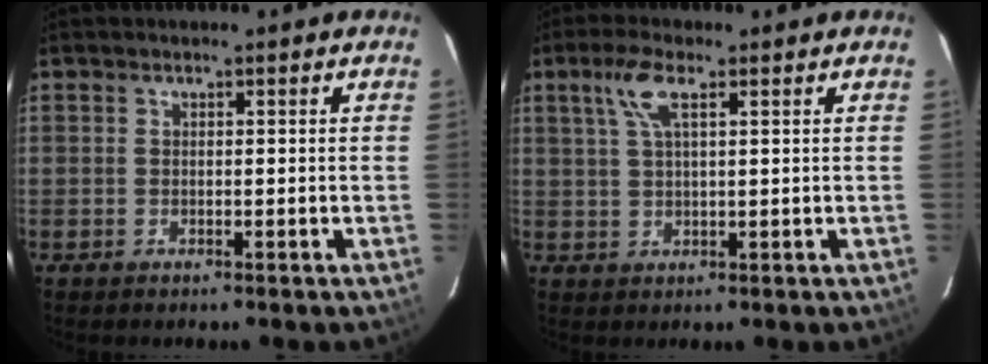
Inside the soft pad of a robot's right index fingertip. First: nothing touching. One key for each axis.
{"total": 5.1, "fx": 2.3, "fy": 1.6, "fz": 4.3, "tx": -0.088, "ty": 0.010, "tz": 0.047}